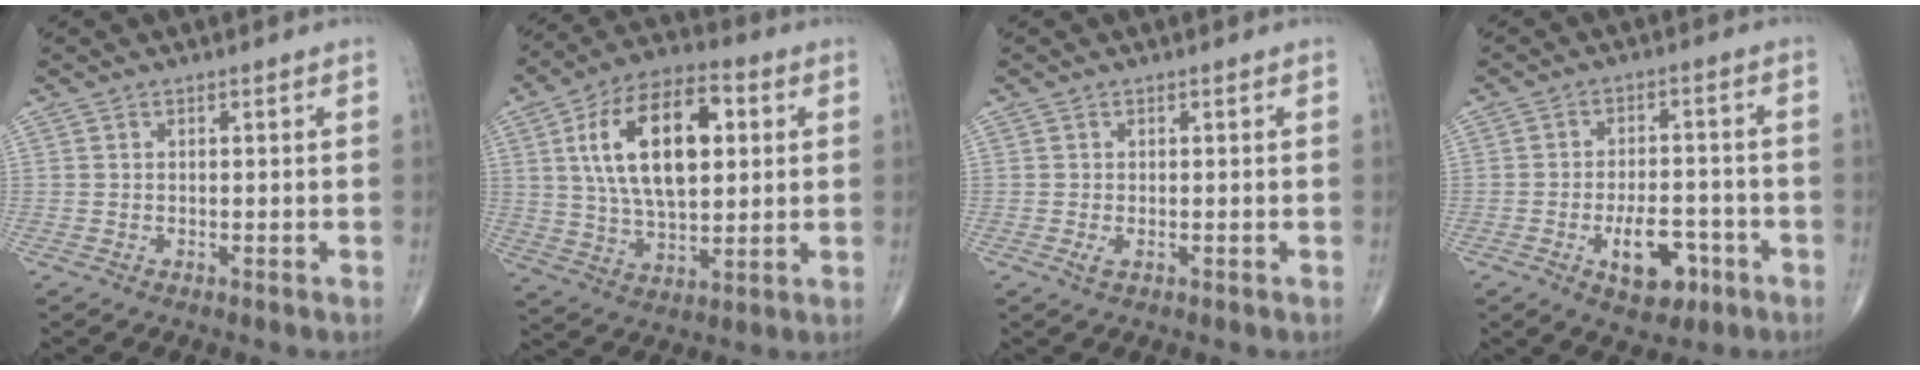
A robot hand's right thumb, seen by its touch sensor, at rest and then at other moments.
{"total": 20.0, "force": [4.6, 10.3, 16.6], "torque": [-0.273, 0.005, 0.076]}
{"total": 1.0, "force": [-0.3, 0.4, 0.9], "torque": [-0.017, -0.002, -0.005]}
{"total": 8.8, "force": [-3.7, 4.7, 6.5], "torque": [-0.077, 0.022, -0.051]}